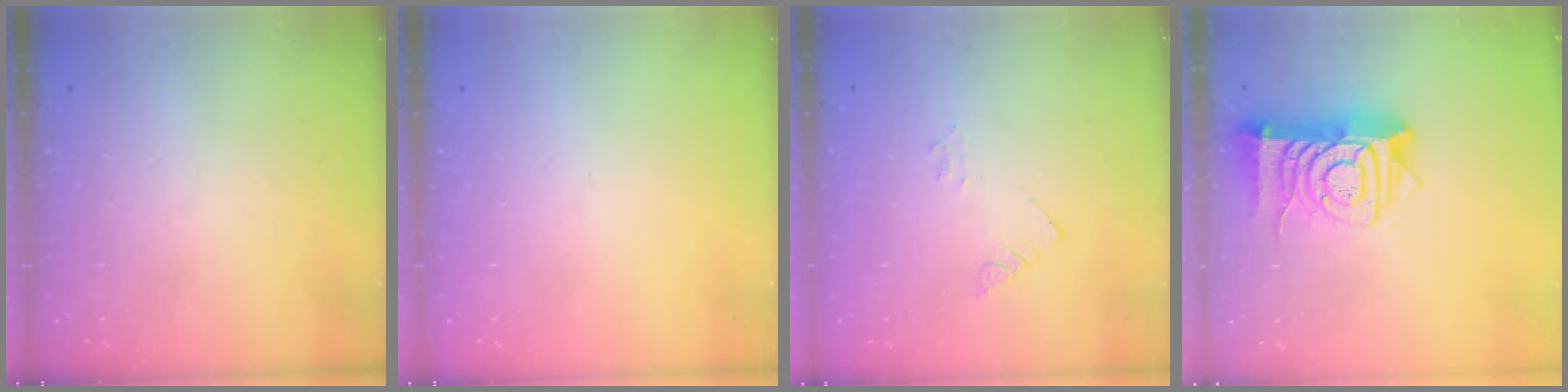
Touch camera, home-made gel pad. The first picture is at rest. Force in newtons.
{"total": 0.0}
{"total": 2.1, "press": 2.1, "slide": 0.3}
{"total": 14.5, "press": 14.4, "slide": 1.6}